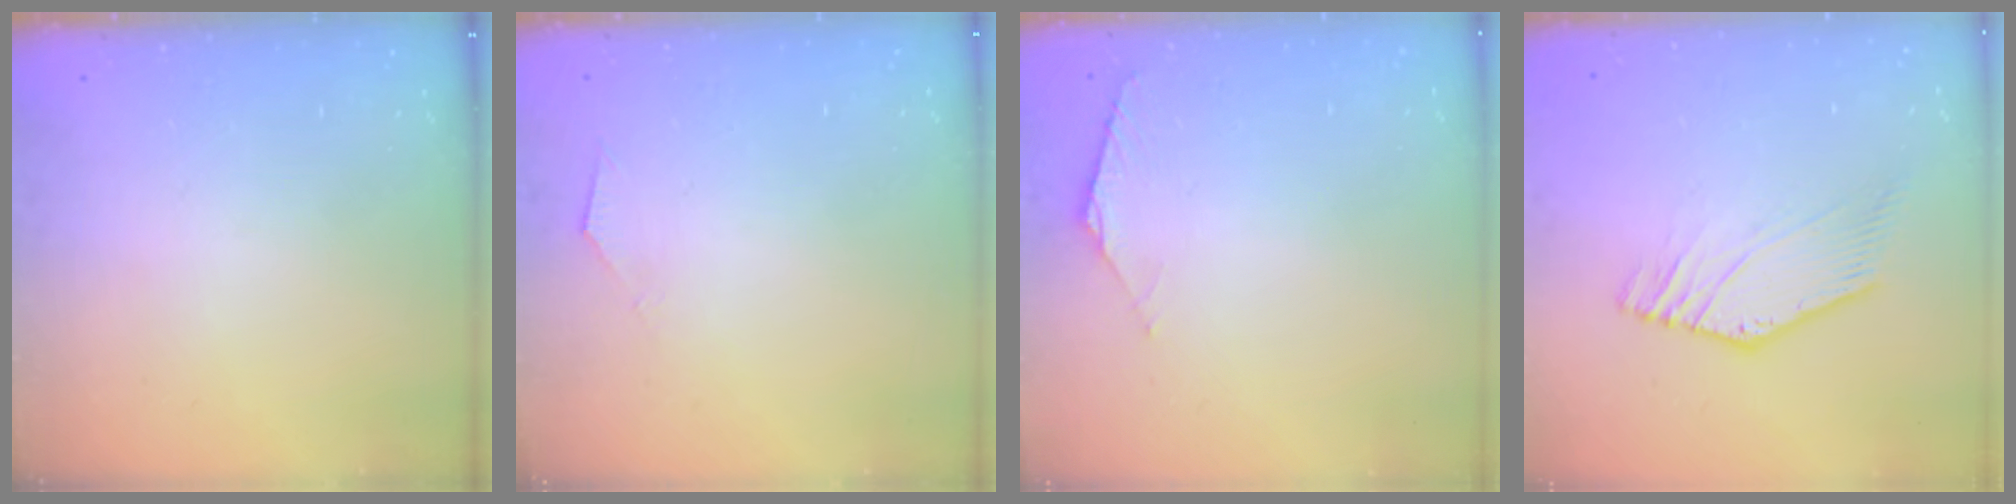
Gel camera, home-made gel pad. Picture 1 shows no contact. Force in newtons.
{"total": 3.3, "press": 3.3, "slide": 0.5}
{"total": 2.1, "press": 2.1, "slide": 0.6}
{"total": 1.5, "press": 1.2, "slide": 0.9}